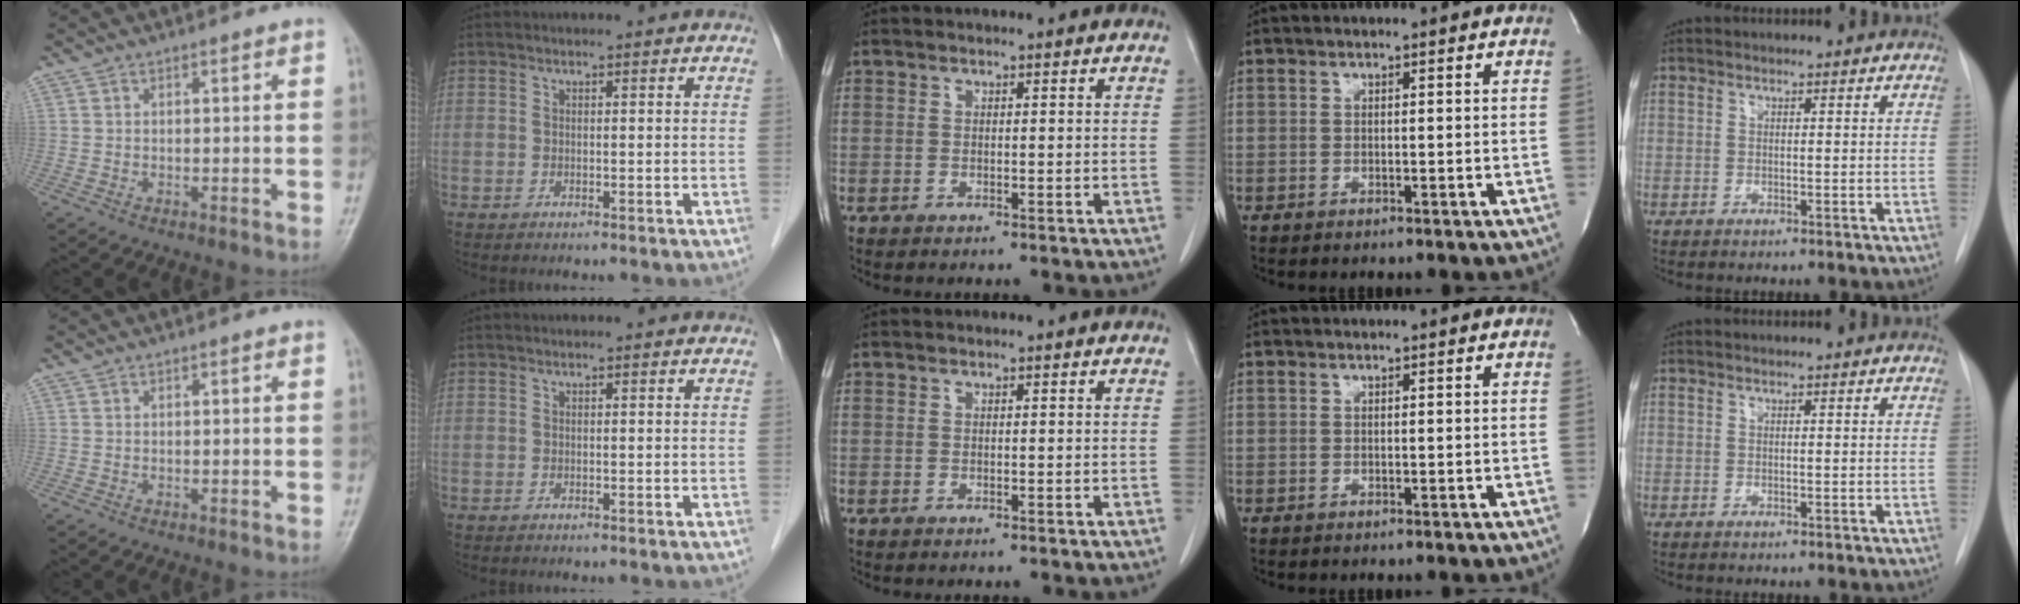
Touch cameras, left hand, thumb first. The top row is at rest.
{}